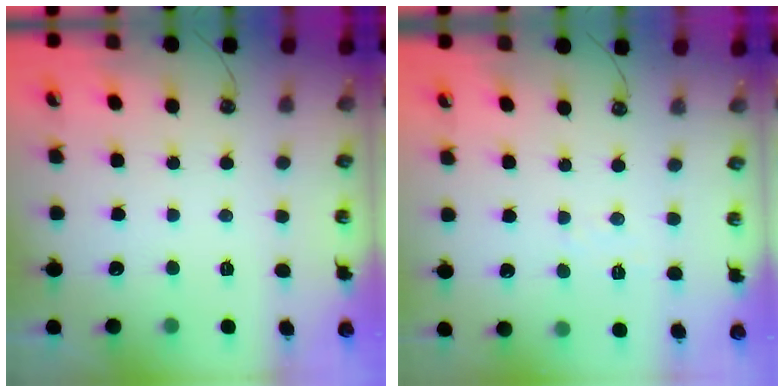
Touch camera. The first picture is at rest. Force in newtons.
{"total": 3.1, "press": 3.1, "slide": 0.4}